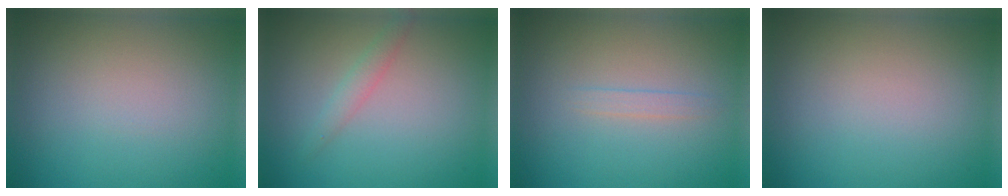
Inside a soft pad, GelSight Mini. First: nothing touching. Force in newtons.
{"total": 1.4, "press": 1.4, "slide": 0.0}
{"total": 0.9, "press": 0.9, "slide": 0.0}
{"total": 0.0}